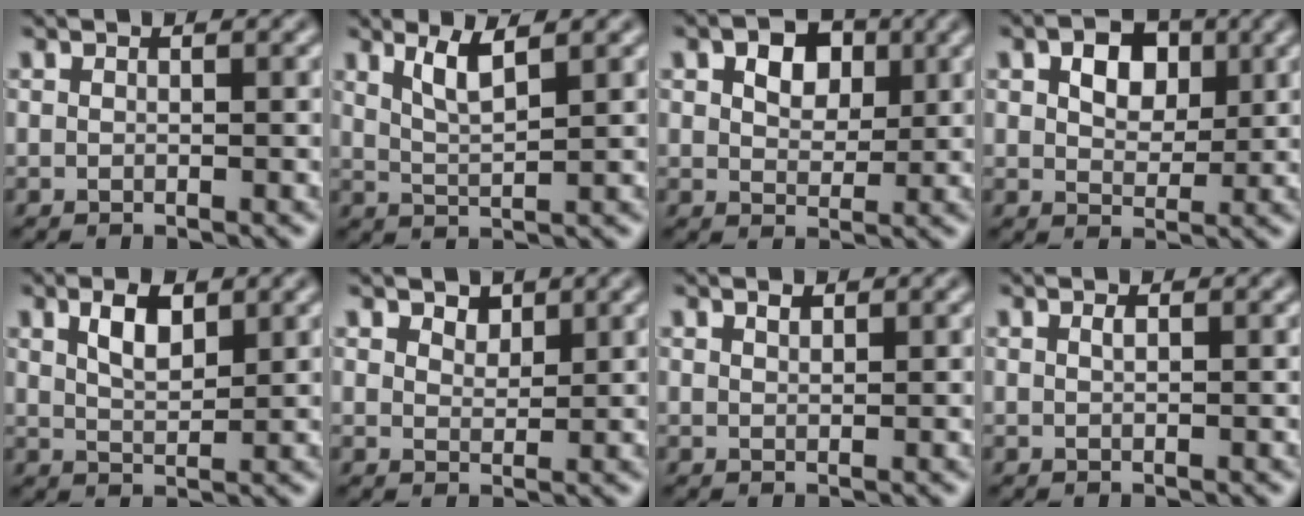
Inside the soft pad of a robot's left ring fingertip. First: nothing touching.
{"total": 2.9, "force": [1.8, 0.6, 2.2], "torque": [-0.040, -0.004, 0.037]}
{"total": 4.3, "force": [1.7, 2.8, 2.8], "torque": [-0.042, 0.004, 0.019]}
{"total": 4.4, "force": [1.6, 2.9, 2.9], "torque": [-0.048, 0.003, 0.019]}
{"total": 3.2, "force": [1.6, 1.4, 2.4], "torque": [-0.049, 0.003, 0.032]}
{"total": 1.6, "force": [1.2, 0.8, 0.6], "torque": [-0.010, -0.002, 0.020]}
{"total": 0.8, "force": [0.7, 0.3, 0.4], "torque": [-0.009, -0.001, 0.013]}
{"total": 0.6, "force": [0.3, 0.2, 0.4], "torque": [-0.010, 0.002, 0.006]}